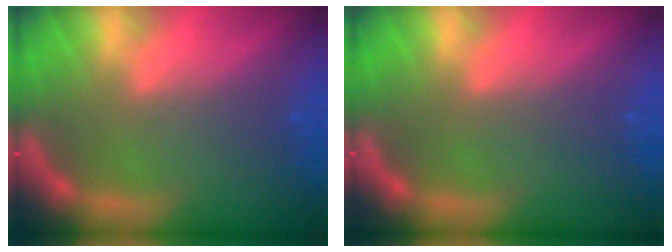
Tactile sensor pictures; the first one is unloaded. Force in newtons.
{"total": 0.0}